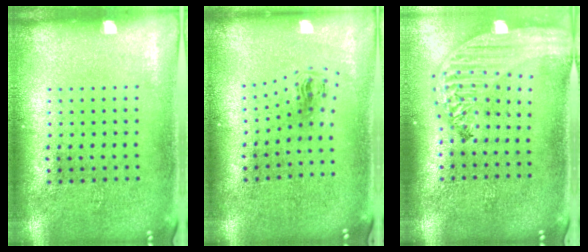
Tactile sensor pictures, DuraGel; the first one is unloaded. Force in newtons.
{"total": 0.6, "press": 0.3, "slide": 0.6}
{"total": 2.6, "press": 2.1, "slide": 1.6}